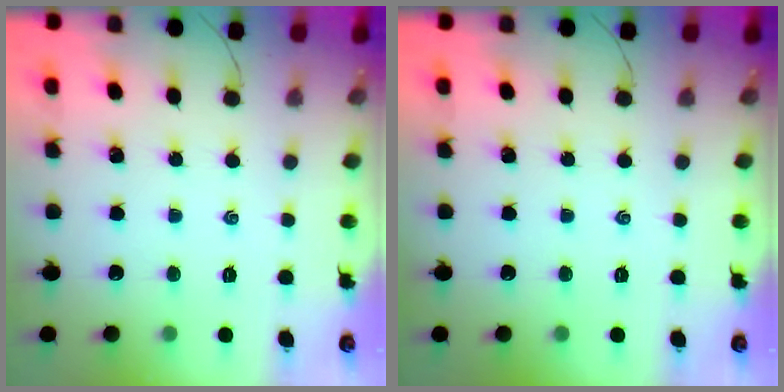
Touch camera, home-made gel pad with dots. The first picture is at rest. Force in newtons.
{"total": 0.0}